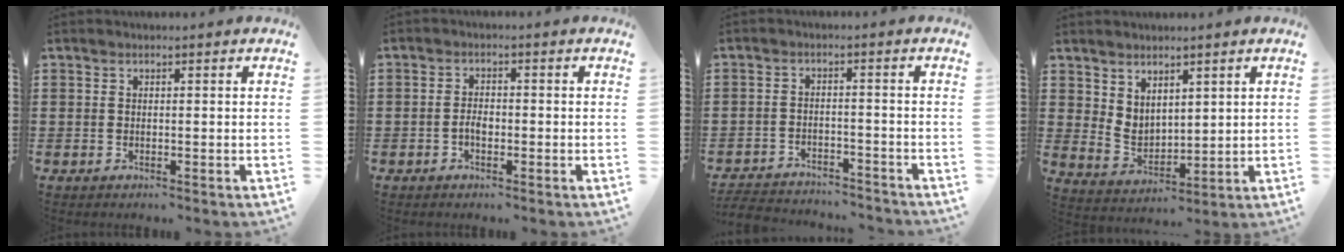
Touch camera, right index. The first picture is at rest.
{"total": 2.1, "force": [-0.7, 1.0, 1.7], "torque": [-0.039, 0.000, -0.015]}
{"total": 3.6, "force": [-3.6, 0.4, 0.1], "torque": [-0.013, 0.000, -0.079]}
{"total": 4.1, "force": [3.3, 2.3, 0.8], "torque": [-0.031, -0.006, 0.064]}